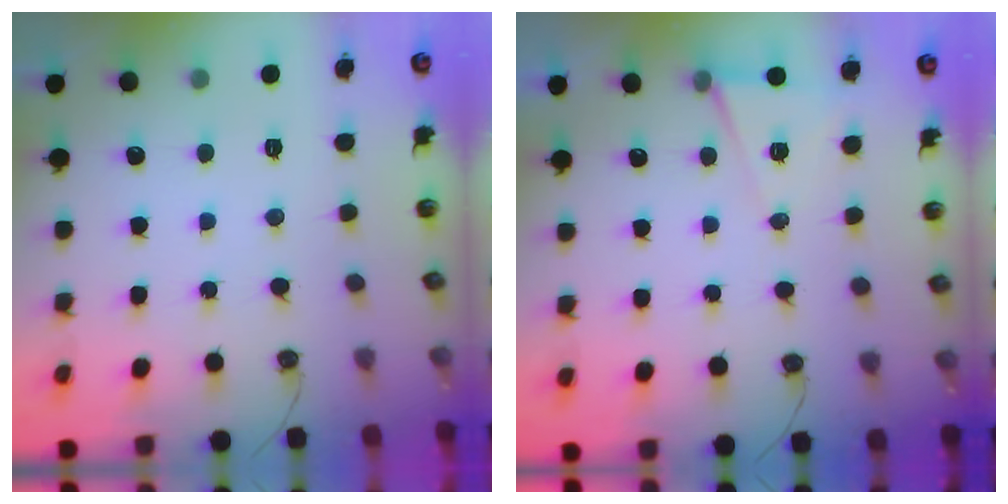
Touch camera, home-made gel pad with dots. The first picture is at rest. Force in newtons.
{"total": 7.1, "press": 5.2, "slide": 4.8}